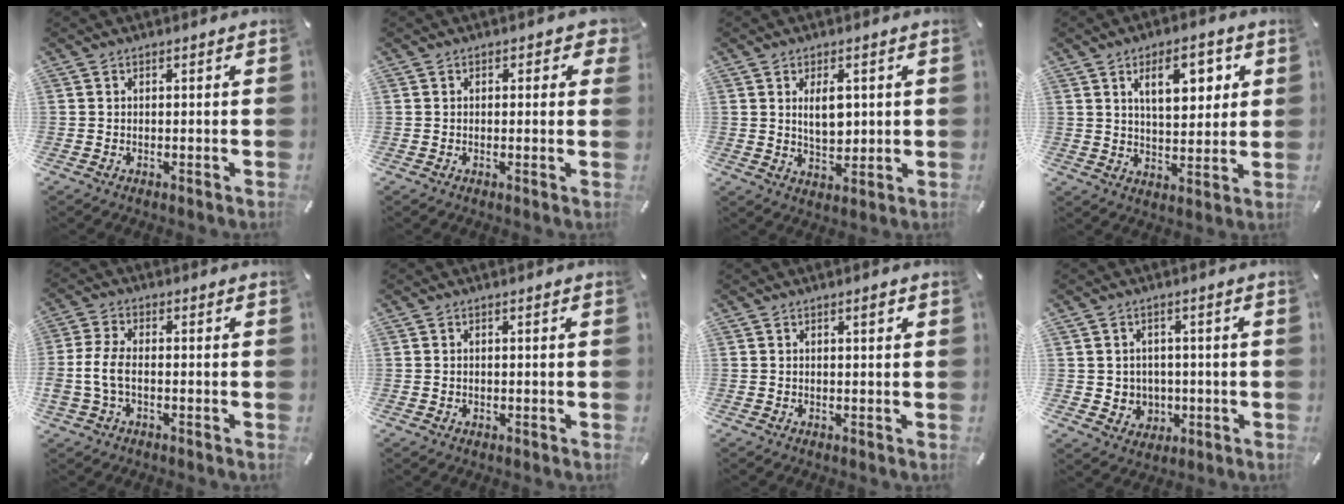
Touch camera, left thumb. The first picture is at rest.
{"total": 1.6, "force": [0.4, 1.2, 1.0], "torque": [-0.005, 0.001, 0.001]}
{"total": 6.5, "force": [1.5, 3.8, 5.1], "torque": [-0.073, -0.005, 0.020]}
{"total": 10.8, "force": [4.8, 5.3, 8.0], "torque": [-0.115, -0.010, 0.076]}
{"total": 6.2, "force": [-1.6, 3.4, 4.9], "torque": [-0.115, -0.001, -0.034]}
{"total": 0.5, "force": [0.0, 0.5, 0.3], "torque": [-0.005, 0.003, -0.002]}
{"total": 1.4, "force": [0.6, 0.3, 1.2], "torque": [-0.023, 0.003, 0.010]}
{"total": 5.3, "force": [0.4, 5.2, 0.6], "torque": [-0.010, -0.004, 0.011]}